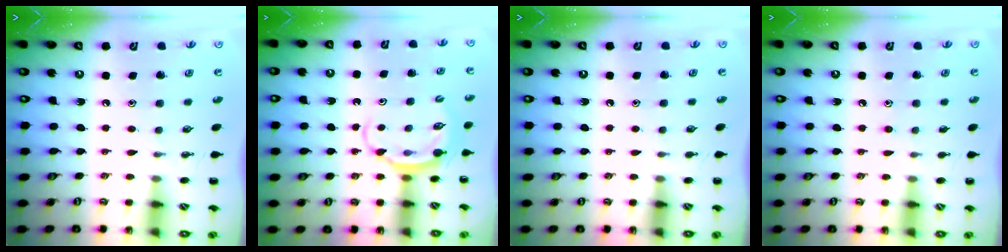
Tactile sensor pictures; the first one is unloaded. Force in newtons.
{"total": 6.5, "press": 6.4, "slide": 0.7}
{"total": 0.9, "press": 0.9, "slide": 0.2}
{"total": 4.5, "press": 4.1, "slide": 1.8}